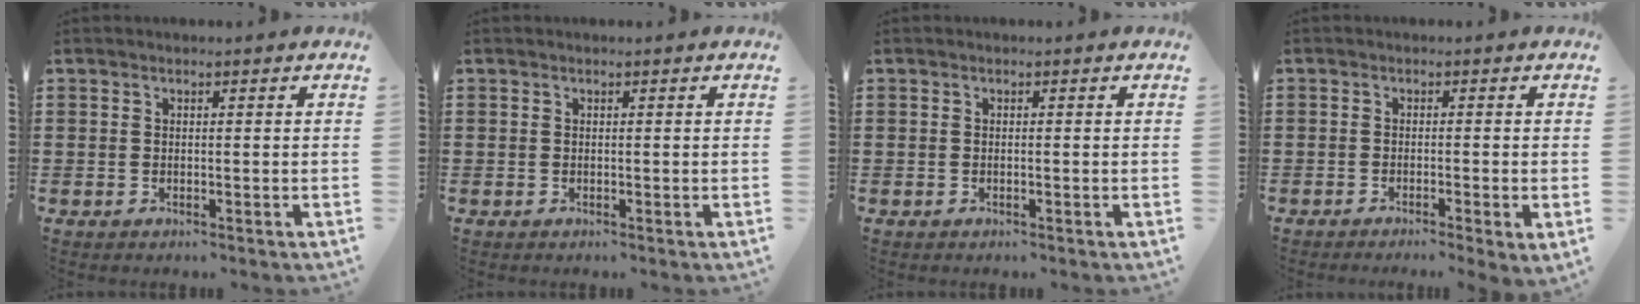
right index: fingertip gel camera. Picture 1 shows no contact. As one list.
[{"total": 0.0}, {"total": 0.0}, {"total": 1.0, "force": [-0.7, -0.1, 0.7], "torque": [-0.013, -0.004, -0.014]}]